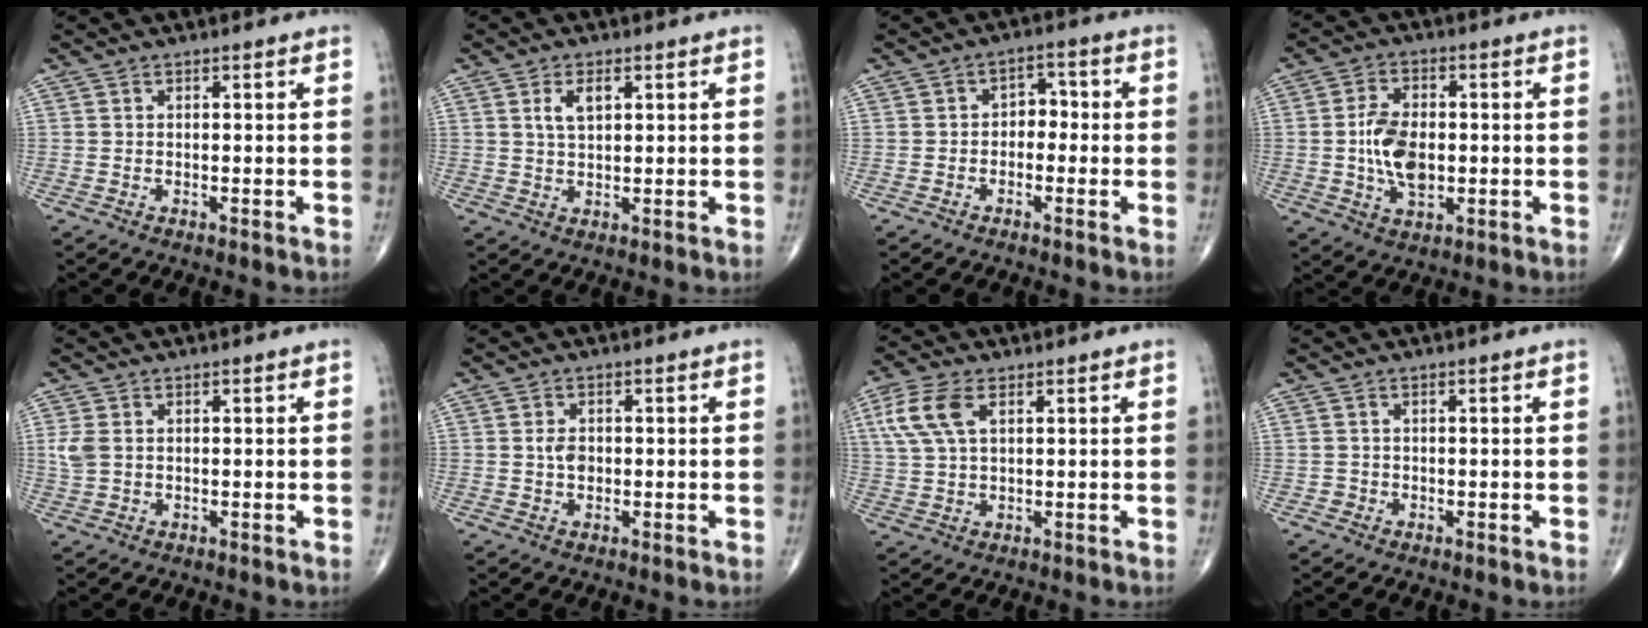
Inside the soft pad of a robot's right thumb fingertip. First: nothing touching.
{"total": 4.2, "force": [1.5, 2.1, 3.2], "torque": [-0.057, -0.002, 0.030]}
{"total": 3.7, "force": [-0.8, 2.7, 2.4], "torque": [-0.014, 0.020, -0.023]}
{"total": 9.3, "force": [-0.5, 5.5, 7.5], "torque": [-0.128, 0.003, -0.009]}
{"total": 2.9, "force": [0.4, 2.0, 2.1], "torque": [-0.061, 0.004, 0.012]}
{"total": 2.5, "force": [0.0, 1.8, 1.8], "torque": [-0.024, 0.003, 0.000]}
{"total": 7.9, "force": [2.9, 4.0, 6.2], "torque": [-0.150, 0.009, 0.060]}
{"total": 0.7, "force": [-0.3, 0.7, 0.0], "torque": [0.001, 0.004, -0.006]}